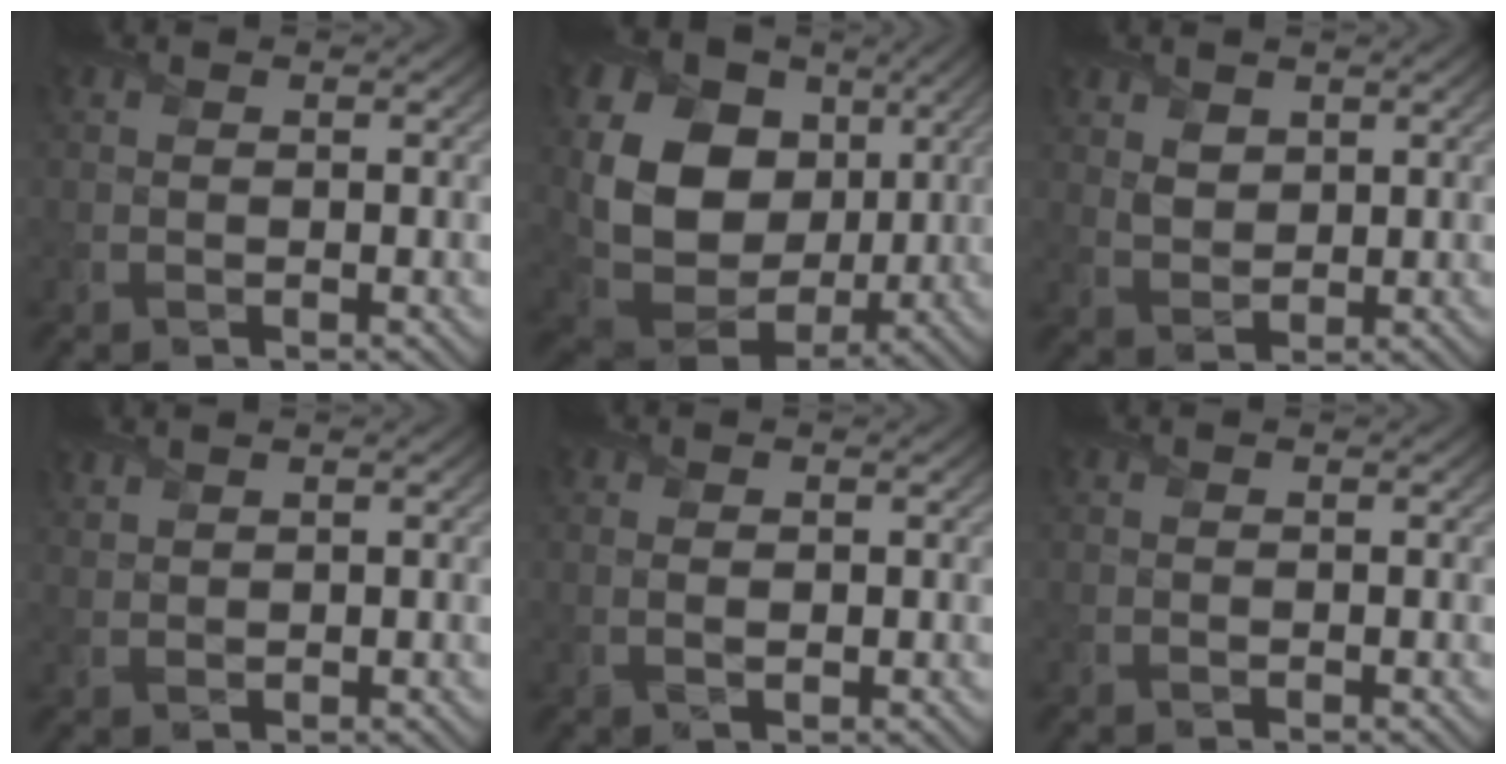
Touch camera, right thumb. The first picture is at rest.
{"total": 15.3, "force": [4.2, 11.7, 8.8], "torque": [-0.197, 0.012, 0.084]}
{"total": 2.8, "force": [1.6, 1.9, 1.2], "torque": [-0.034, -0.005, 0.034]}
{"total": 1.7, "force": [1.5, 0.4, 0.5], "torque": [-0.018, 0.004, 0.038]}
{"total": 1.4, "force": [0.3, 0.7, 1.2], "torque": [-0.027, -0.003, 0.010]}
{"total": 0.0}